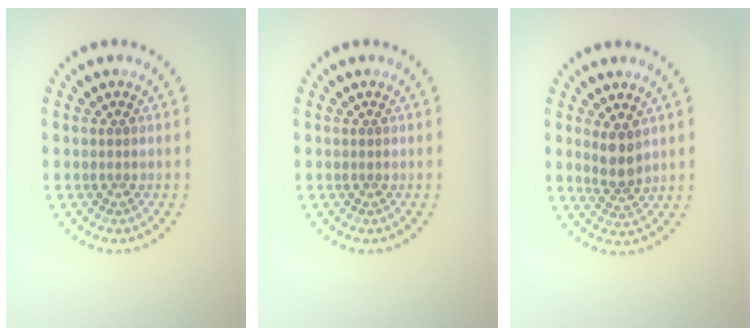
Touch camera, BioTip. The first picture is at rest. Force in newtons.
{"total": 0.0}
{"total": 2.4, "press": 2.0, "slide": 1.3}